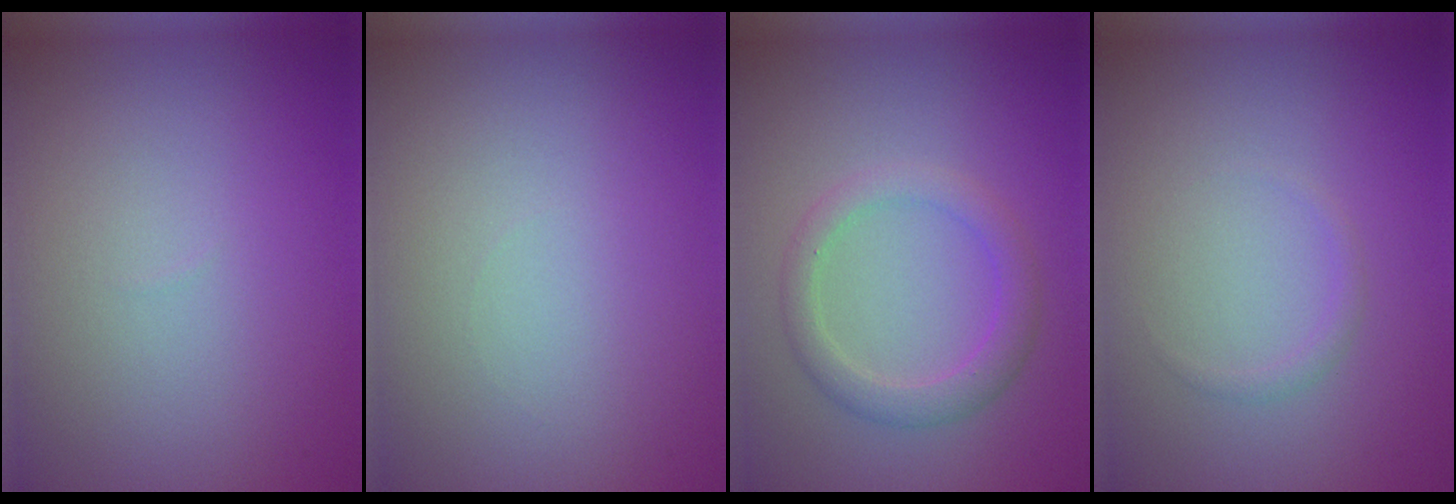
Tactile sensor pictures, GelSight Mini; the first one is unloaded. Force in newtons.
{"total": 0.0}
{"total": 2.7, "press": 2.7, "slide": 0.0}
{"total": 0.7, "press": 0.7, "slide": 0.0}